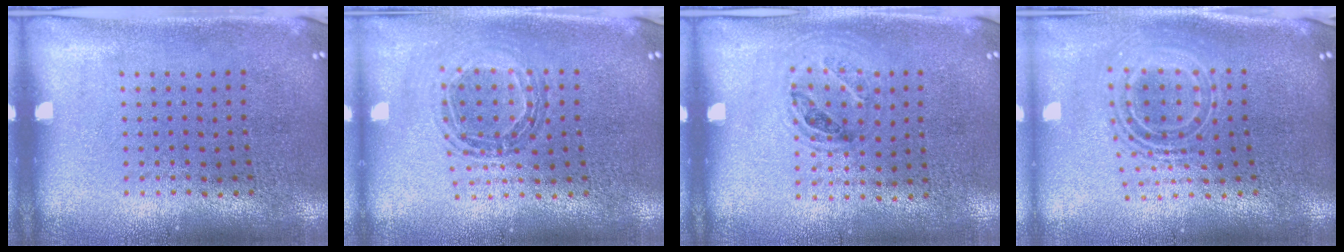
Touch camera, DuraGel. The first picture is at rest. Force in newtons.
{"total": 0.9, "press": 0.9, "slide": 0.1}
{"total": 1.1, "press": 0.9, "slide": 0.6}
{"total": 2.2, "press": 1.6, "slide": 1.5}